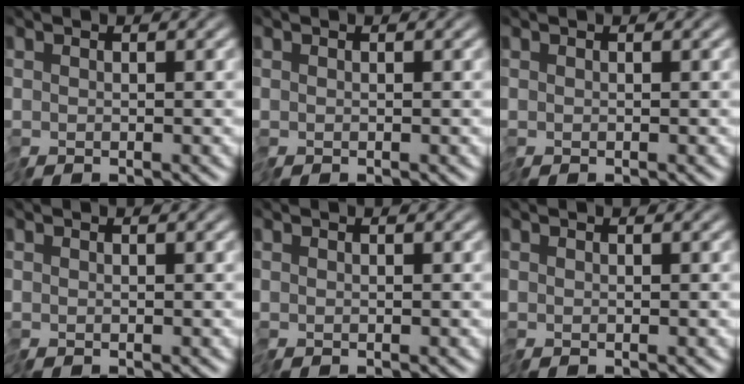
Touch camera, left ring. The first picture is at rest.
{"total": 0.0}
{"total": 0.0}
{"total": 0.0}
{"total": 0.0}
{"total": 0.0}